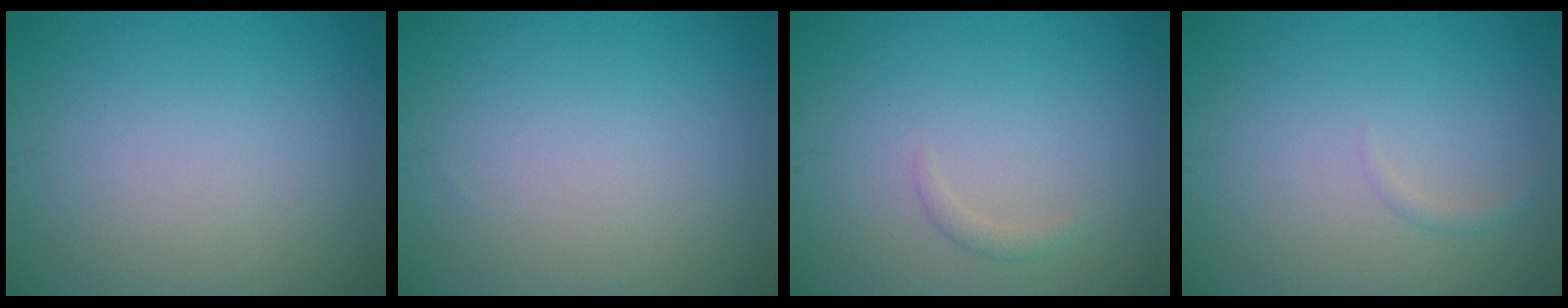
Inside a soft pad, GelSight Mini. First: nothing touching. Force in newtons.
{"total": 0.0}
{"total": 0.8, "press": 0.8, "slide": 0.1}
{"total": 0.7, "press": 0.7, "slide": 0.1}